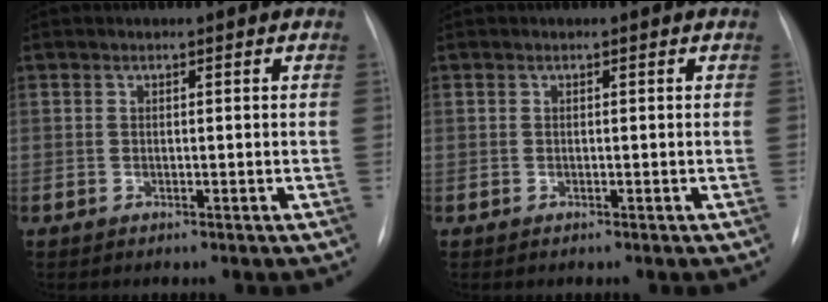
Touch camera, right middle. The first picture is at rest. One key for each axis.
{"total": 0.0}